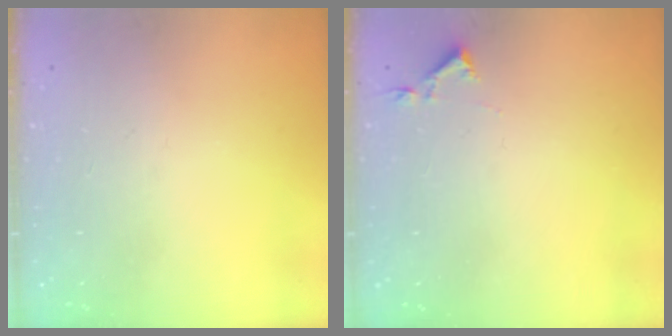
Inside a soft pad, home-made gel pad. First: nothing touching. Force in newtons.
{"total": 2.9, "press": 2.9, "slide": 0.5}